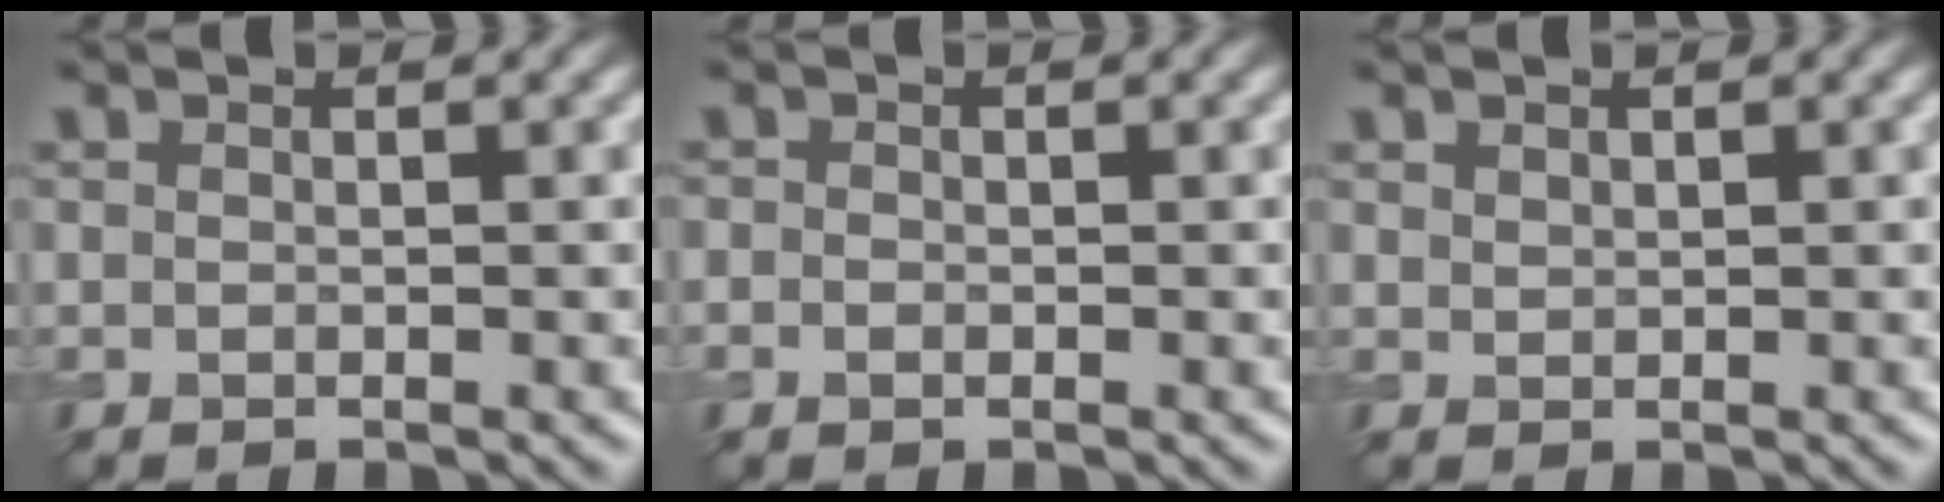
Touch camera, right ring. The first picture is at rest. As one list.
[{"total": 0.8, "force": [-0.3, 0.7, 0.3], "torque": [-0.003, -0.003, -0.006]}, {"total": 0.7, "force": [0.5, 0.4, 0.1], "torque": [-0.005, -0.001, 0.013]}]